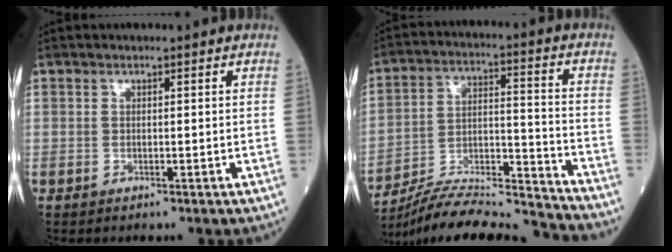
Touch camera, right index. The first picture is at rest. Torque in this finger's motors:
{"motor_torque": [0.77, -1.37, 0.32, 0.07]}